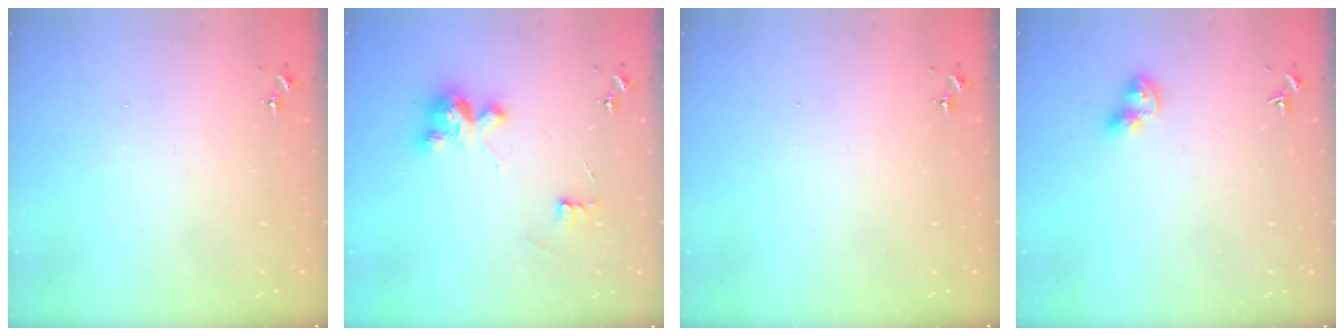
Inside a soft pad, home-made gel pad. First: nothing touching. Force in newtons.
{"total": 8.9, "press": 8.9, "slide": 0.3}
{"total": 0.0}
{"total": 6.8, "press": 6.8, "slide": 0.5}